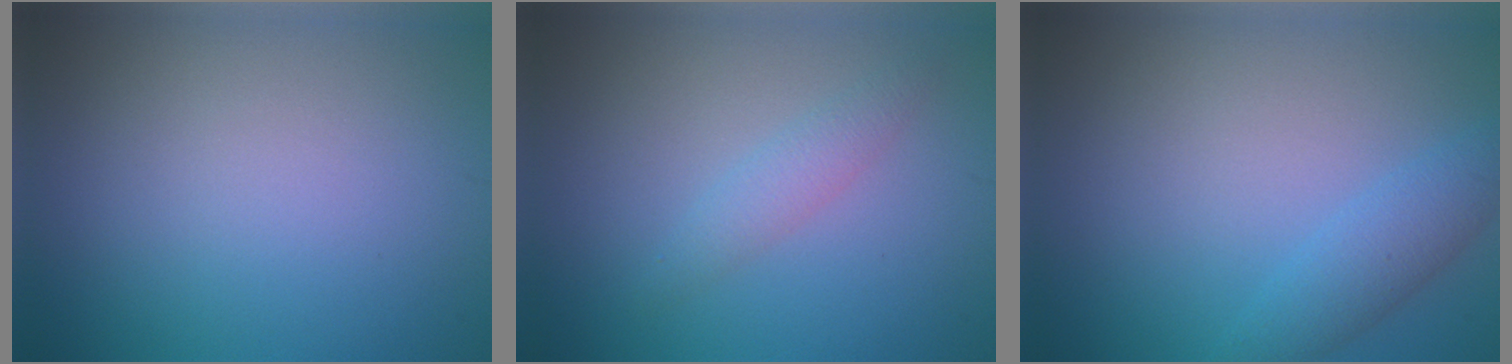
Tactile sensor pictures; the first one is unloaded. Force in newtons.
{"total": 1.6, "press": 1.6, "slide": 0.2}
{"total": 2.7, "press": 2.7, "slide": 0.1}